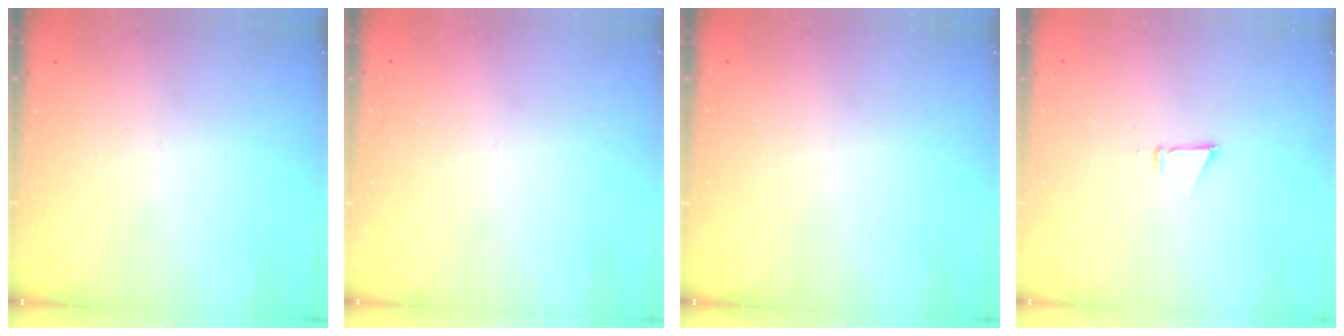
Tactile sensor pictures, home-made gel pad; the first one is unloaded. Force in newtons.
{"total": 1.4, "press": 1.3, "slide": 0.2}
{"total": 0.0}
{"total": 2.7, "press": 2.6, "slide": 0.8}